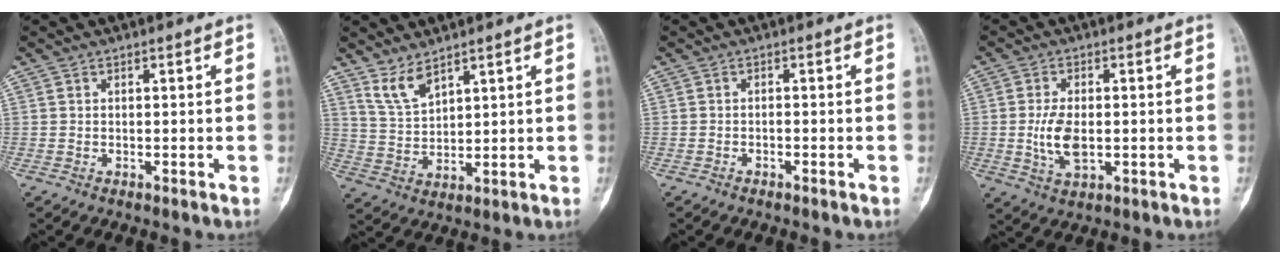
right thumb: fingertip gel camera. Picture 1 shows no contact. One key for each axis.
{"total": 5.4, "fx": 4.3, "fy": 1.9, "fz": 2.8, "tx": -0.051, "ty": -0.030, "tz": 0.096}
{"total": 0.8, "fx": -0.7, "fy": 0.1, "fz": 0.4, "tx": -0.013, "ty": 0.007, "tz": -0.009}
{"total": 7.4, "fx": -0.5, "fy": 3.5, "fz": 6.5, "tx": -0.139, "ty": -0.009, "tz": -0.005}